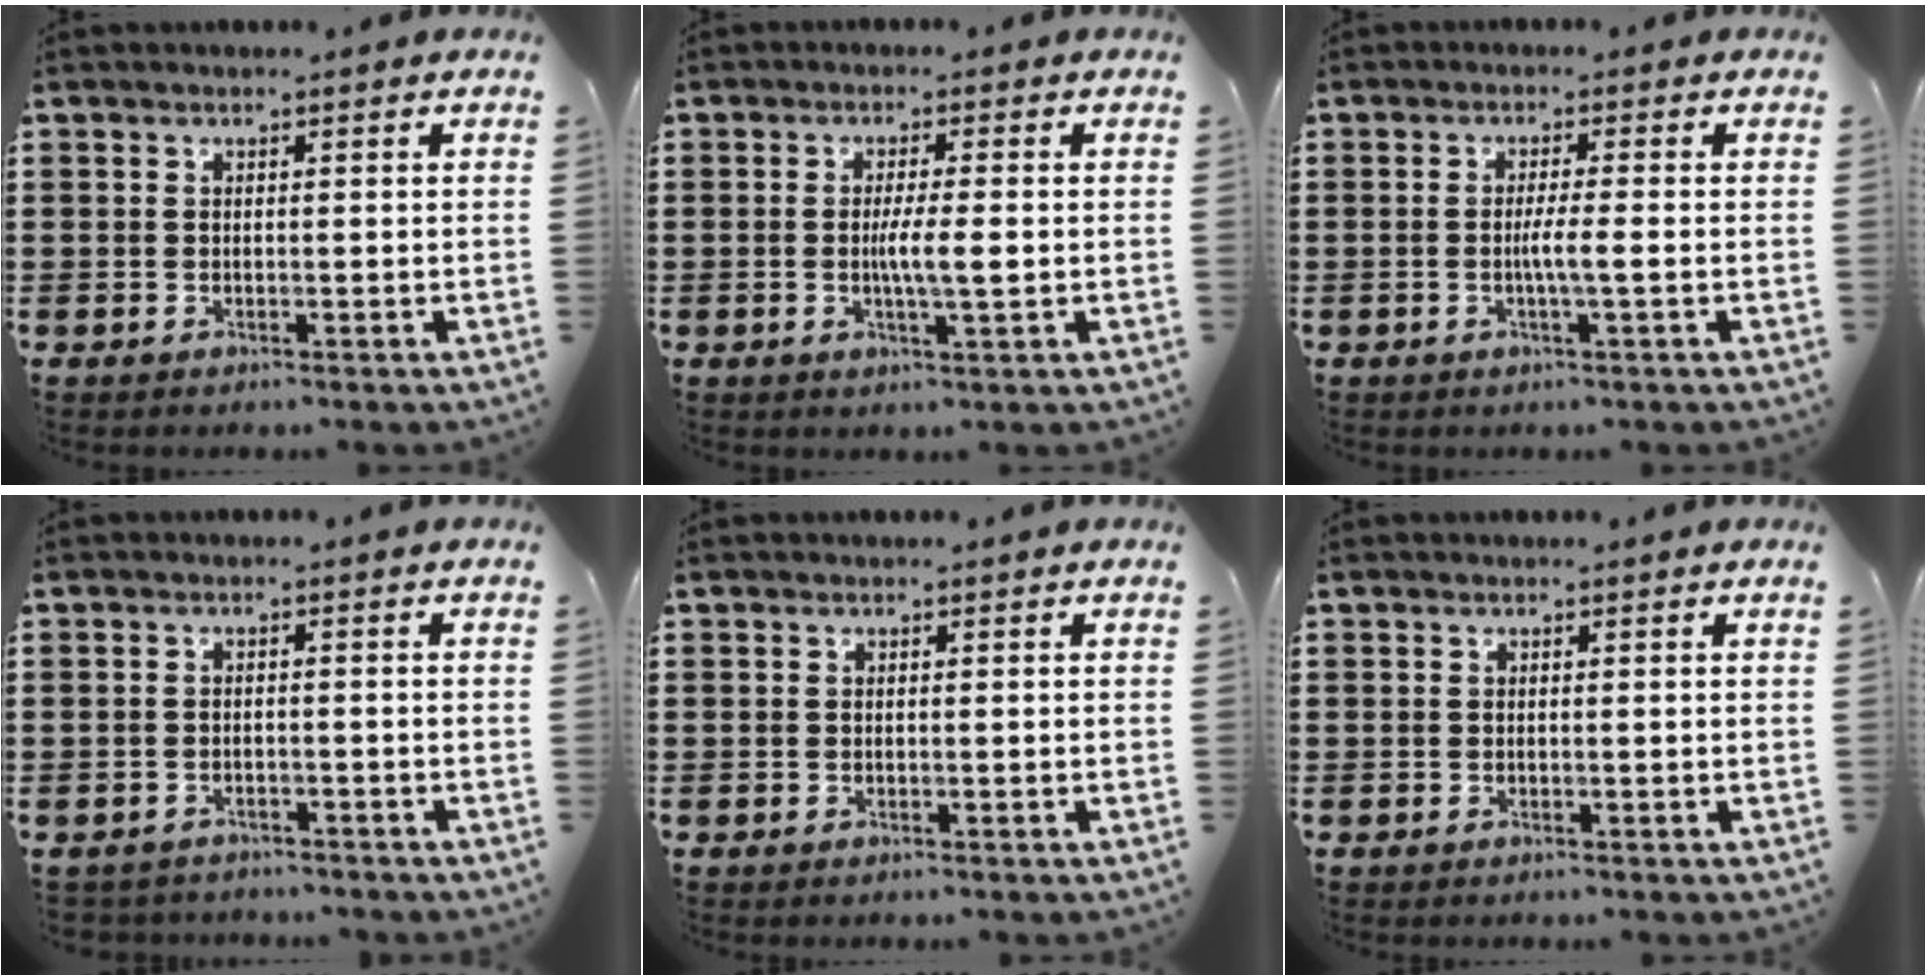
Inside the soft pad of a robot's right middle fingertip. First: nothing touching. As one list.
[{"total": 4.3, "force": [-0.4, 0.4, 4.3], "torque": [-0.076, -0.003, -0.009]}, {"total": 2.9, "force": [-0.6, -0.2, 2.9], "torque": [-0.051, -0.005, -0.013]}, {"total": 1.6, "force": [-1.5, 0.3, -0.1], "torque": [-0.005, -0.001, -0.034]}, {"total": 0.0}, {"total": 0.0}]